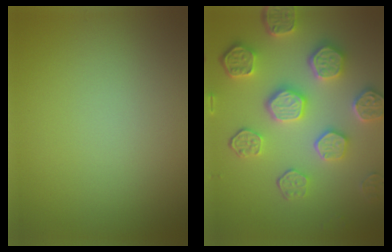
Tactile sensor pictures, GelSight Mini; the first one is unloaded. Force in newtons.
{"total": 6.7, "press": 5.5, "slide": 3.8}